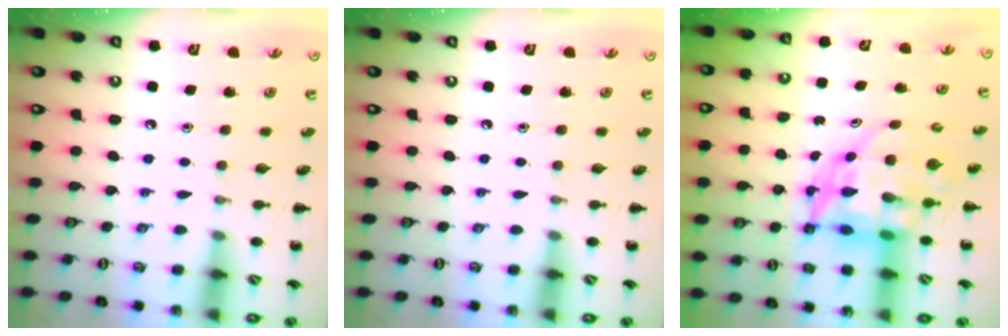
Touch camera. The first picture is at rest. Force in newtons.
{"total": 0.0}
{"total": 7.1, "press": 6.7, "slide": 2.4}